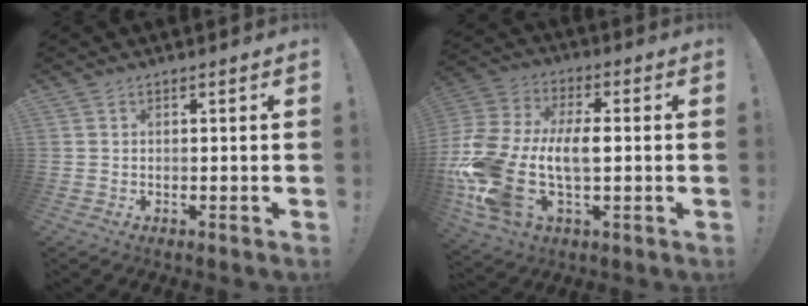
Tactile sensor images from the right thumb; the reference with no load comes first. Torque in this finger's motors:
{"motor_torque": [2.24, 2.24, 1.51, -0.85, 0.89]}